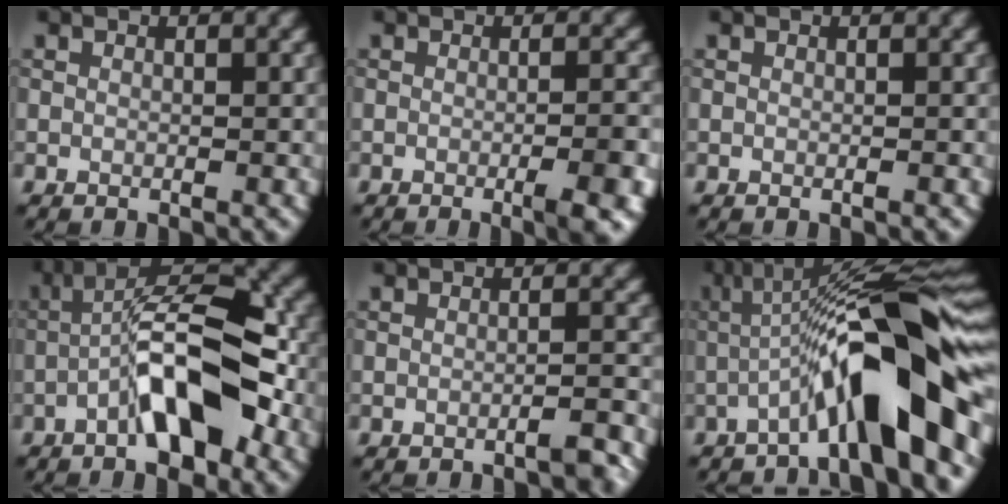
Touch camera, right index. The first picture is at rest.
{"total": 4.7, "force": [-1.5, 1.3, 4.2], "torque": [-0.045, 0.004, -0.021]}
{"total": 0.0}
{"total": 8.7, "force": [-3.0, 3.1, 7.5], "torque": [-0.113, 0.027, -0.054]}
{"total": 2.5, "force": [-1.7, 0.5, 1.8], "torque": [-0.014, 0.008, -0.033]}
{"total": 11.6, "force": [-2.8, 2.2, 11.1], "torque": [-0.163, 0.021, -0.056]}